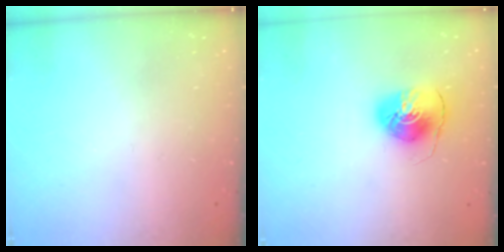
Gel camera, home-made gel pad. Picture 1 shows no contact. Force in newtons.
{"total": 7.7, "press": 7.7, "slide": 0.7}